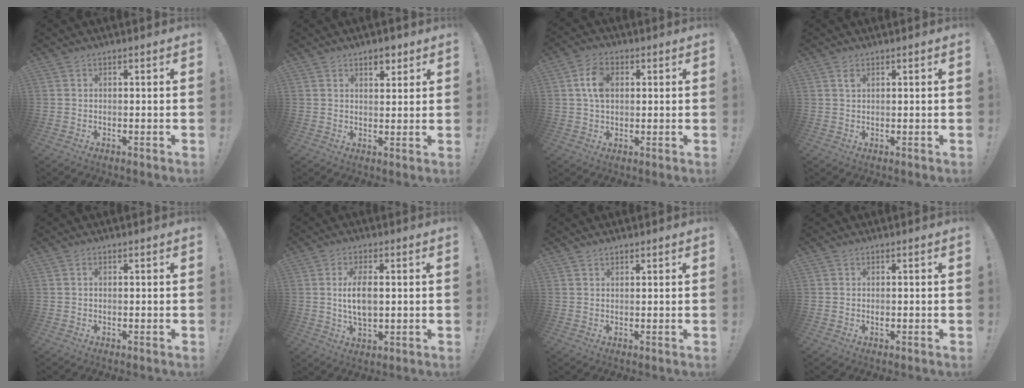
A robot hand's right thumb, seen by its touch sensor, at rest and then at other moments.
{"total": 4.5, "force": [2.9, 2.6, 2.2], "torque": [-0.012, -0.014, 0.048]}
{"total": 7.7, "force": [1.6, 5.2, 5.4], "torque": [-0.102, 0.010, 0.031]}
{"total": 1.4, "force": [0.7, 0.6, 1.1], "torque": [-0.013, -0.003, 0.010]}
{"total": 0.6, "force": [-0.1, 0.4, 0.5], "torque": [-0.016, 0.005, -0.001]}
{"total": 8.1, "force": [0.7, 4.1, 7.0], "torque": [-0.126, -0.006, 0.007]}
{"total": 1.2, "force": [1.0, 0.5, 0.4], "torque": [0.008, -0.007, 0.017]}
{"total": 0.8, "force": [-0.4, 0.6, 0.4], "torque": [0.000, -0.001, -0.008]}